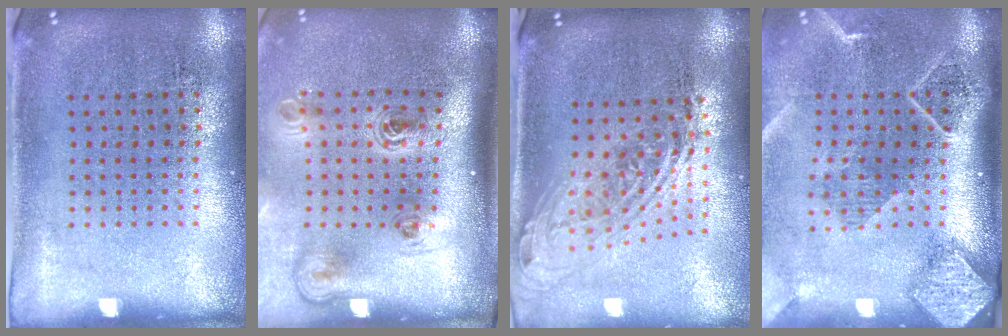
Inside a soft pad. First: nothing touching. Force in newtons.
{"total": 2.3, "press": 1.4, "slide": 1.8}
{"total": 2.1, "press": 1.6, "slide": 1.4}
{"total": 2.7, "press": 2.1, "slide": 1.7}